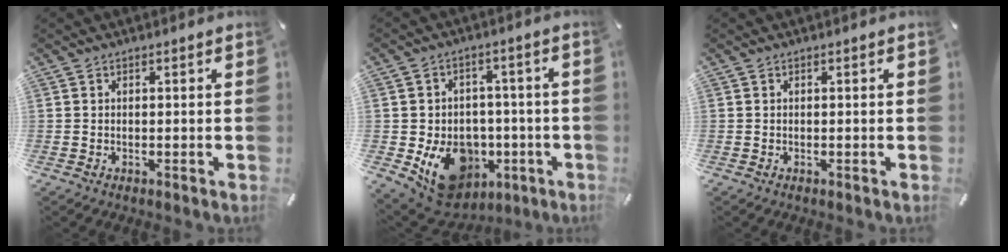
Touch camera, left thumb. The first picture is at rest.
{"total": 14.7, "force": [-4.9, 11.7, 7.6], "torque": [-0.102, 0.024, -0.067]}
{"total": 0.0}